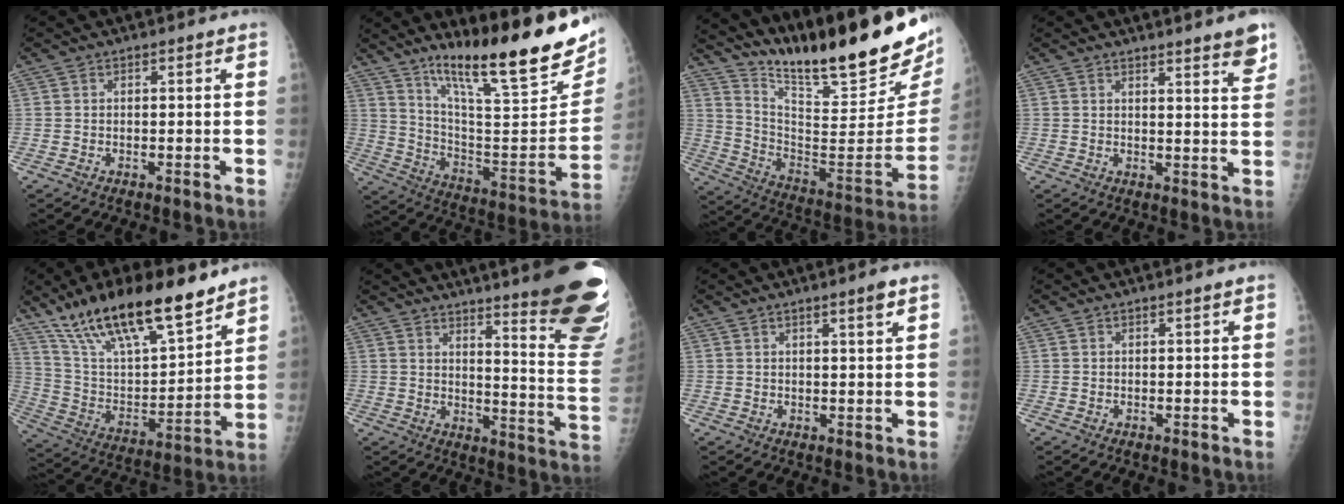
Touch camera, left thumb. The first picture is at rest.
{"total": 26.9, "force": [17.5, 5.5, 19.7], "torque": [-0.270, -0.075, 0.287]}
{"total": 29.1, "force": [22.2, 5.1, 18.1], "torque": [-0.258, -0.132, 0.340]}
{"total": 5.2, "force": [4.0, 0.3, 3.3], "torque": [-0.029, -0.029, 0.047]}
{"total": 24.1, "force": [17.1, 7.6, 15.1], "torque": [-0.231, -0.056, 0.307]}
{"total": 24.9, "force": [18.5, 2.9, 16.5], "torque": [-0.173, -0.151, 0.226]}
{"total": 2.5, "force": [1.5, 0.0, 2.0], "torque": [-0.031, -0.009, 0.024]}
{"total": 0.0}